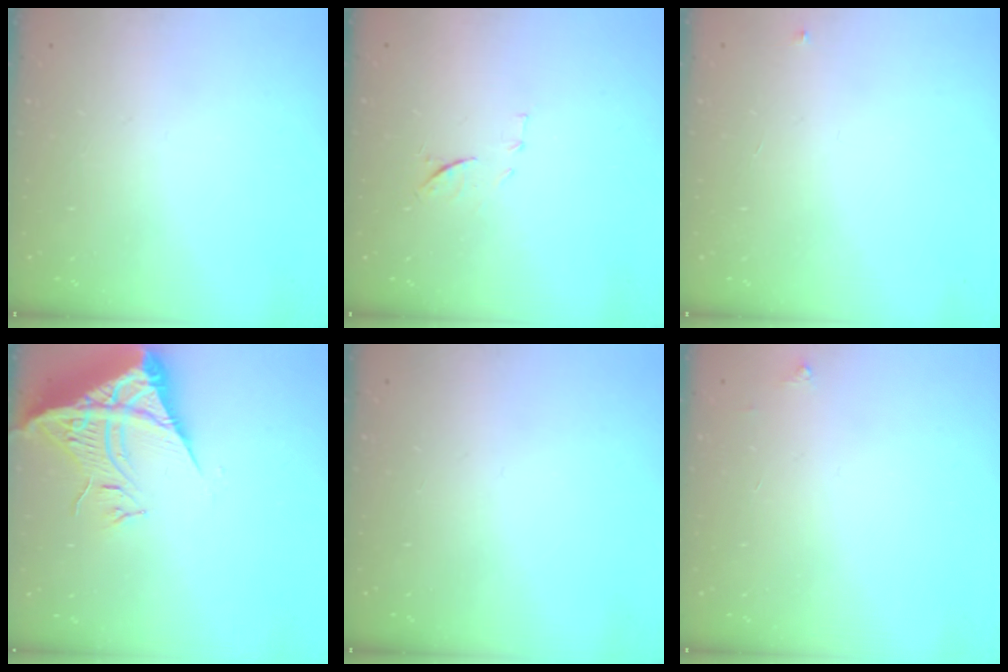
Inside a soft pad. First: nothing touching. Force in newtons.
{"total": 8.5, "press": 8.4, "slide": 1.0}
{"total": 3.0, "press": 2.9, "slide": 0.4}
{"total": 10.3, "press": 10.3, "slide": 1.2}
{"total": 0.0}
{"total": 2.5, "press": 2.5, "slide": 0.4}